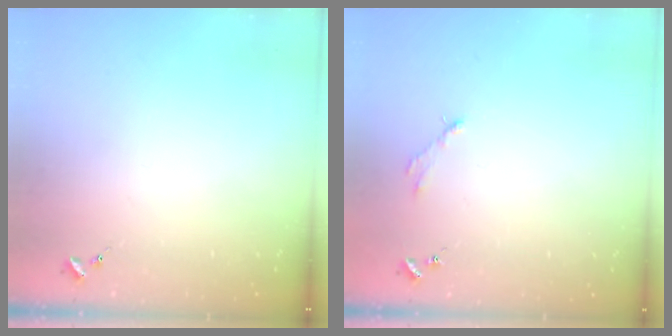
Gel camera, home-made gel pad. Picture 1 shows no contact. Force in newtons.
{"total": 2.8, "press": 2.8, "slide": 0.4}